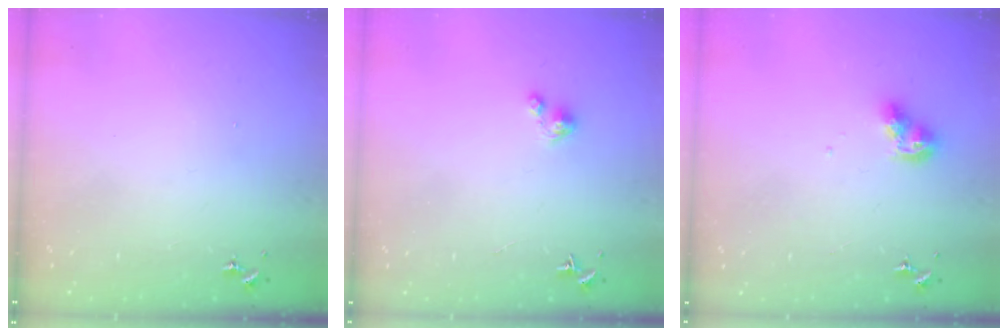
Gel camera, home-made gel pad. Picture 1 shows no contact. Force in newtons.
{"total": 3.5, "press": 3.5, "slide": 0.3}
{"total": 9.0, "press": 9.0, "slide": 1.0}